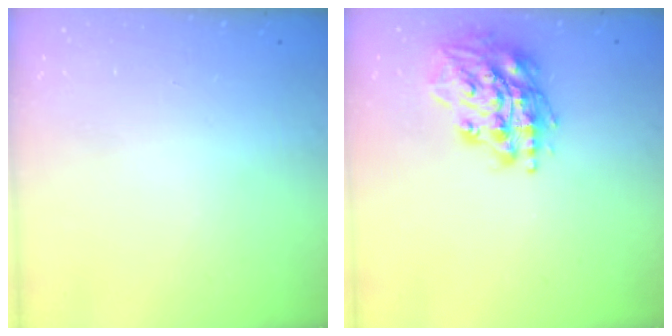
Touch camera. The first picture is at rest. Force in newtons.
{"total": 17.6, "press": 17.4, "slide": 2.6}